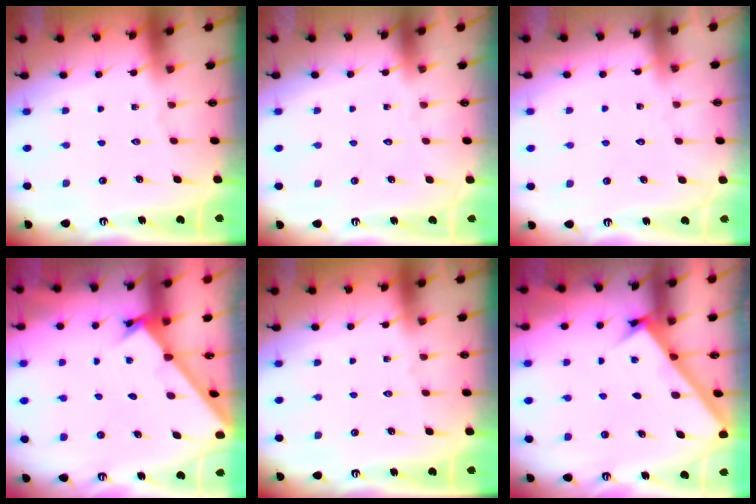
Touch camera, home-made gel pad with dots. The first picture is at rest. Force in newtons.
{"total": 1.8, "press": 1.7, "slide": 0.1}
{"total": 2.8, "press": 2.8, "slide": 0.2}
{"total": 1.6, "press": 1.6, "slide": 0.2}
{"total": 0.0}
{"total": 3.0, "press": 3.0, "slide": 0.2}